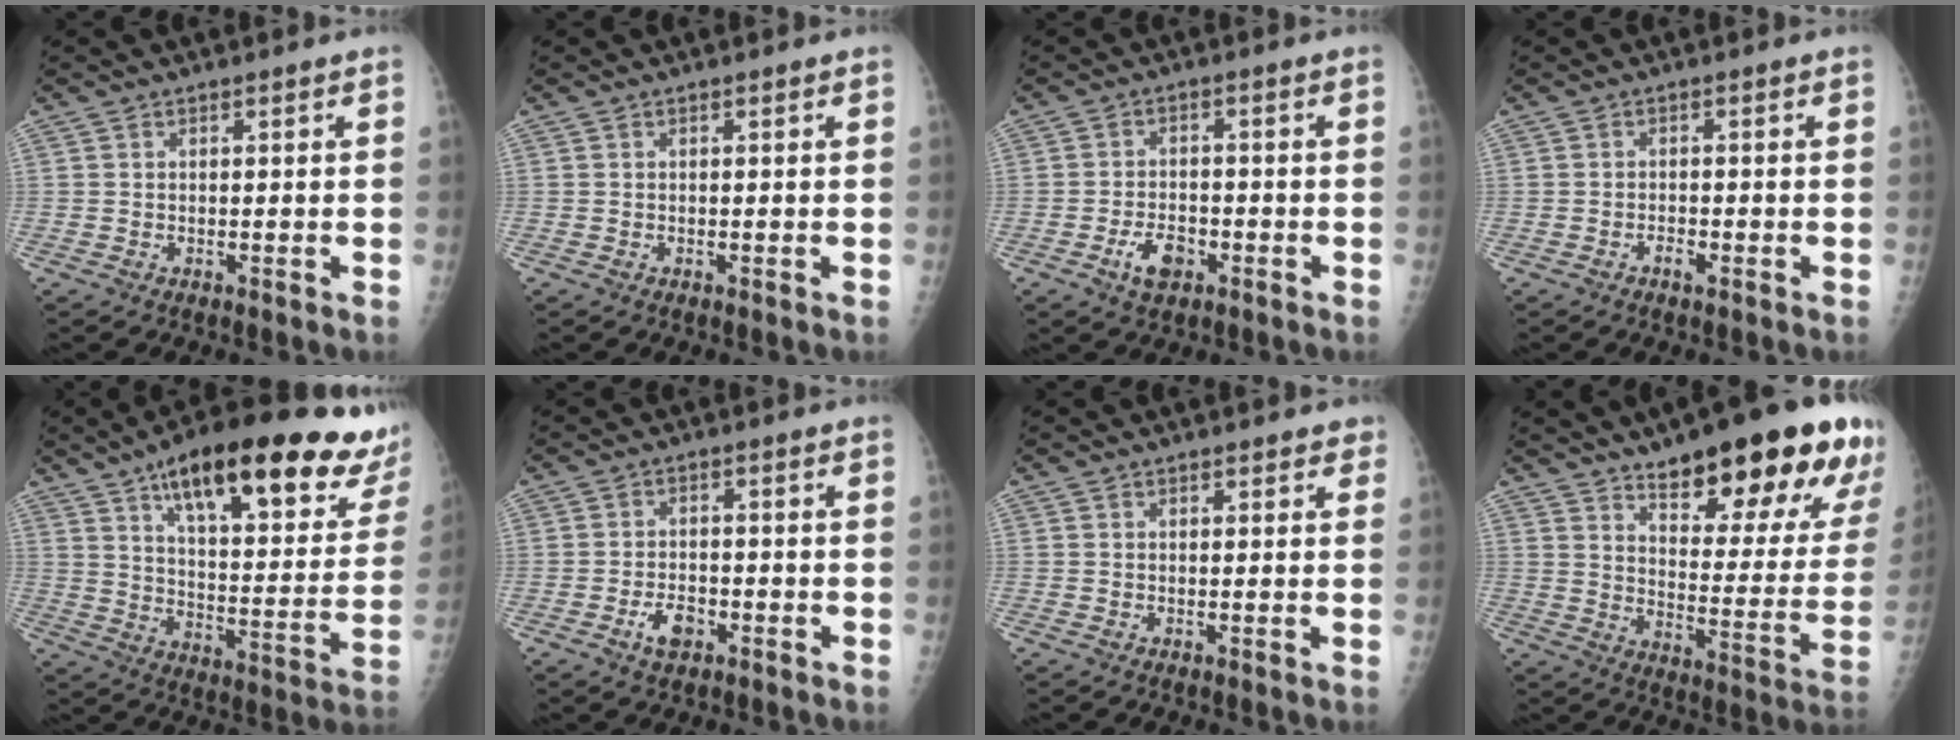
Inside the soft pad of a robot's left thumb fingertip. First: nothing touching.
{"total": 0.0}
{"total": 4.7, "force": [-2.3, 2.8, 3.0], "torque": [-0.045, 0.013, -0.040]}
{"total": 1.6, "force": [-1.0, 0.7, 1.0], "torque": [-0.018, 0.004, -0.018]}
{"total": 30.0, "force": [19.3, 7.9, 21.5], "torque": [-0.276, -0.053, 0.275]}
{"total": 4.2, "force": [-2.1, 2.5, 2.7], "torque": [-0.040, 0.012, -0.035]}
{"total": 1.8, "force": [1.3, 1.0, 0.7], "torque": [0.012, -0.003, 0.008]}
{"total": 25.4, "force": [16.5, 7.0, 18.0], "torque": [-0.203, -0.071, 0.232]}